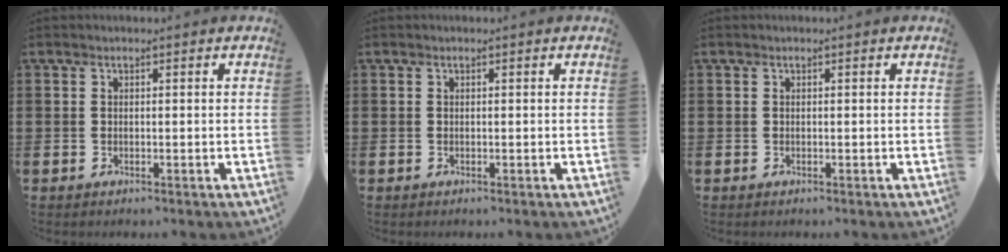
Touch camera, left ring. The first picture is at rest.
{"total": 0.0}
{"total": 0.0}